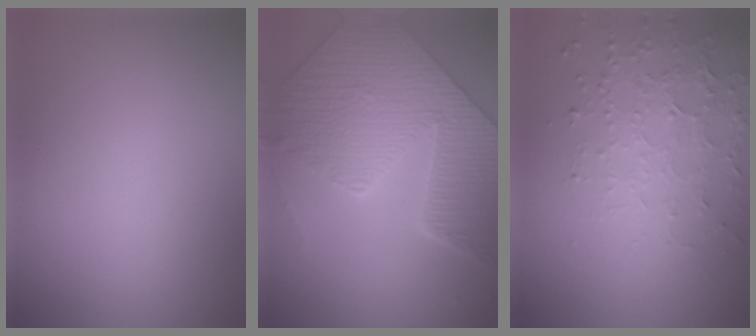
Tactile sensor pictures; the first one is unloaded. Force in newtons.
{"total": 9.3, "press": 6.7, "slide": 6.4}
{"total": 3.6, "press": 3.3, "slide": 1.4}